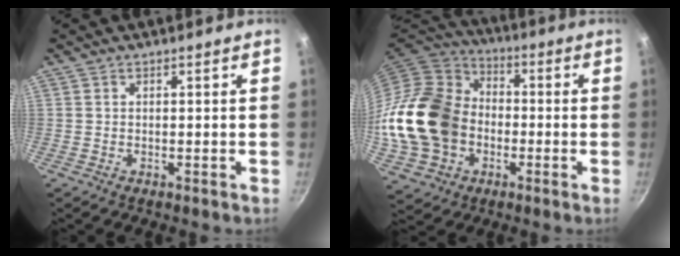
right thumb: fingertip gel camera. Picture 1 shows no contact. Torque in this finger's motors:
{"motor_torque": [2.50, 2.51, 0.18, -0.11, 0.21]}